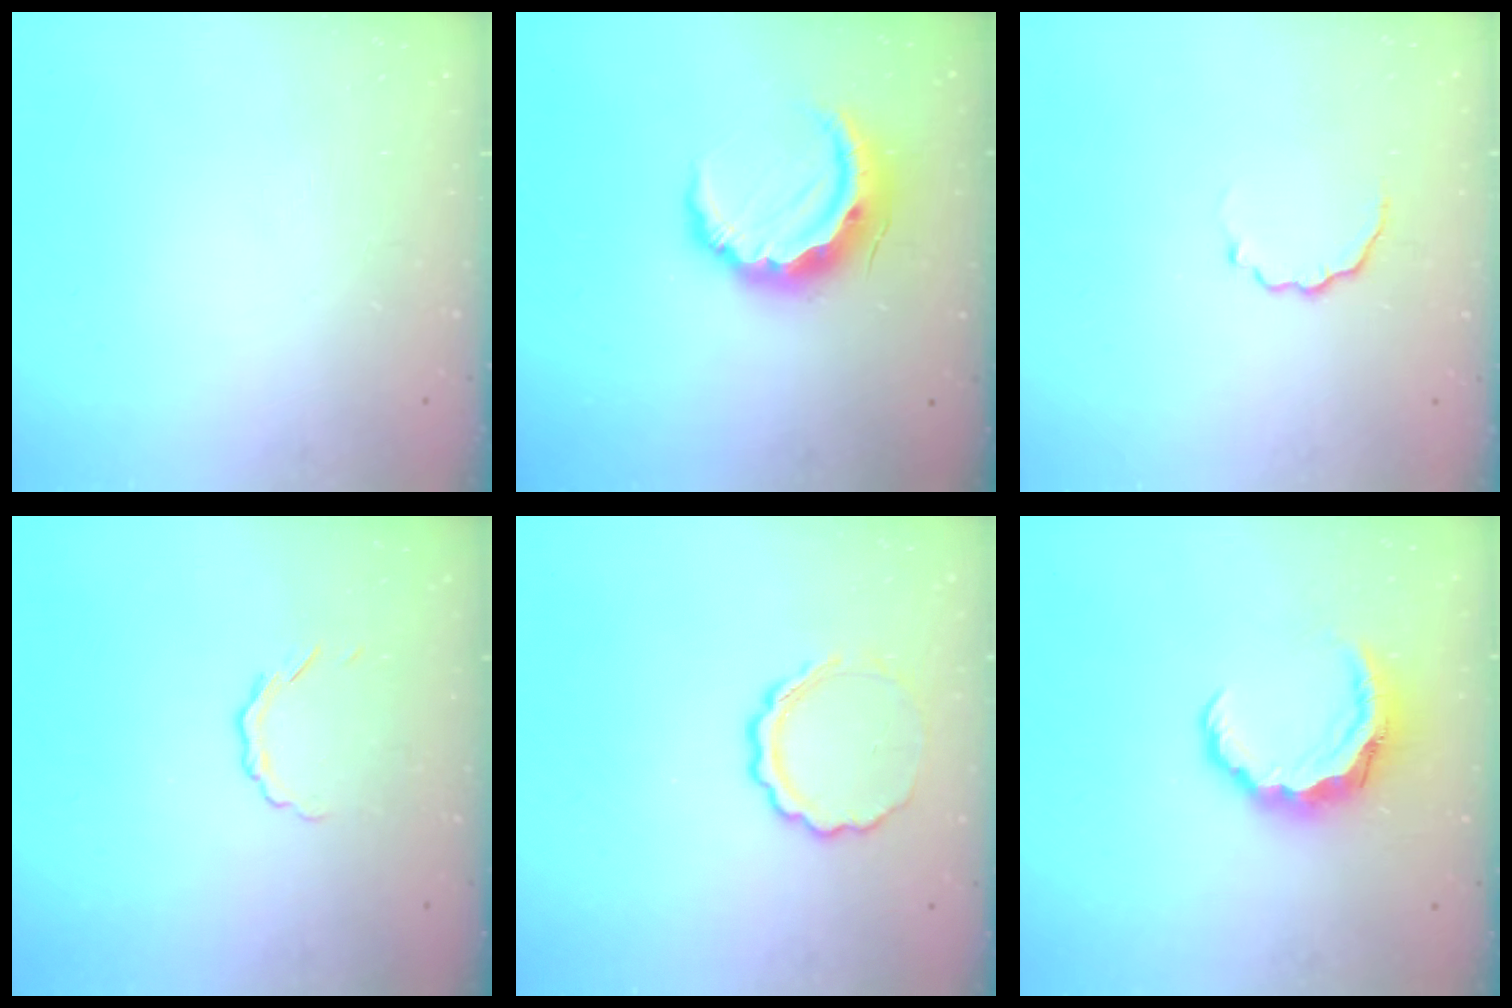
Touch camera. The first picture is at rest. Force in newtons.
{"total": 12.3, "press": 12.3, "slide": 0.4}
{"total": 3.7, "press": 3.5, "slide": 1.1}
{"total": 2.4, "press": 2.2, "slide": 0.8}
{"total": 8.3, "press": 8.1, "slide": 1.9}
{"total": 7.7, "press": 7.7, "slide": 0.9}